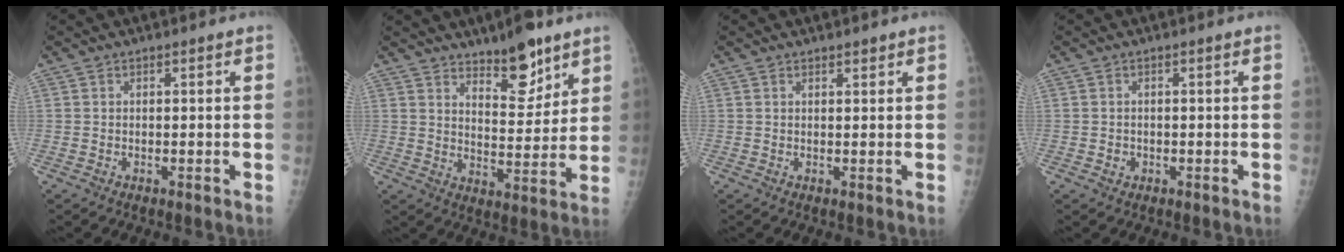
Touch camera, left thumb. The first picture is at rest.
{"total": 10.2, "force": [7.3, 3.8, 6.1], "torque": [-0.066, -0.057, 0.119]}
{"total": 1.0, "force": [0.8, 0.4, 0.4], "torque": [-0.003, -0.005, 0.012]}
{"total": 1.3, "force": [-0.3, 1.2, 0.4], "torque": [-0.002, 0.004, -0.003]}